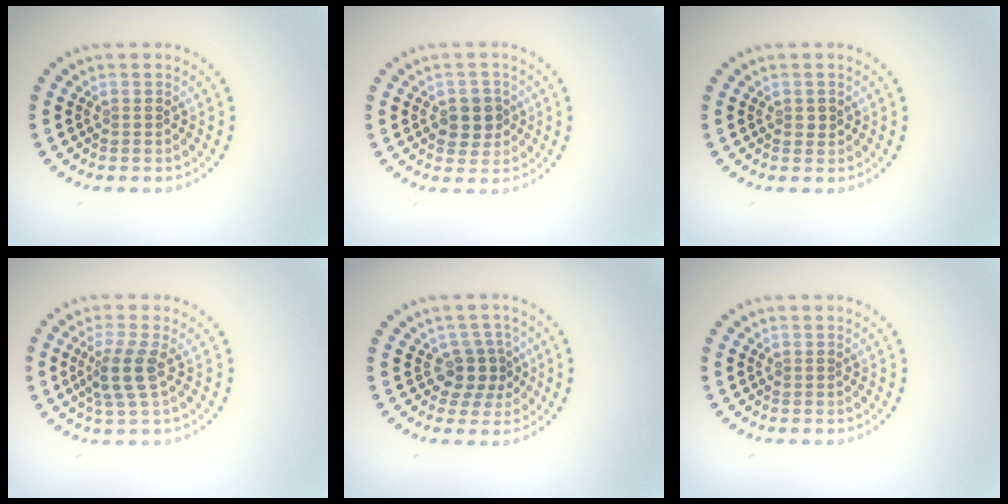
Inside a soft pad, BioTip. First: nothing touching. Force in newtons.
{"total": 2.9, "press": 2.8, "slide": 0.8}
{"total": 0.8, "press": 0.8, "slide": 0.1}
{"total": 3.0, "press": 2.4, "slide": 1.7}
{"total": 2.6, "press": 2.0, "slide": 1.7}
{"total": 0.0}